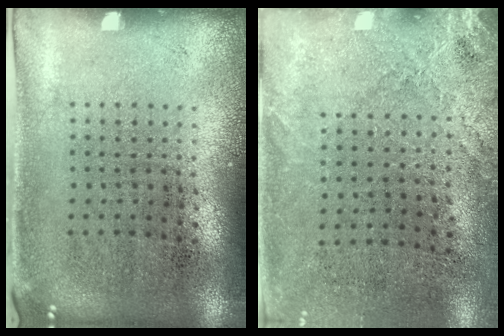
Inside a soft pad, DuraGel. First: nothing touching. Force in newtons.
{"total": 2.5, "press": 2.2, "slide": 1.2}